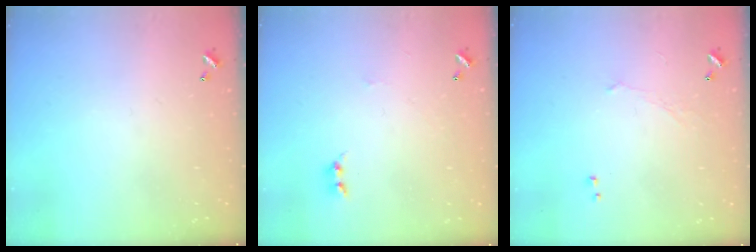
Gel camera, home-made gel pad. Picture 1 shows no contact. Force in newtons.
{"total": 1.2, "press": 1.1, "slide": 0.5}
{"total": 0.0}